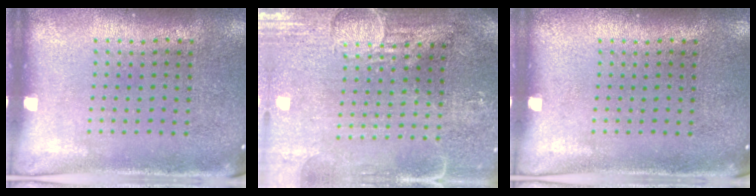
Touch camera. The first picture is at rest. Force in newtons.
{"total": 4.0, "press": 3.5, "slide": 1.9}
{"total": 0.0}